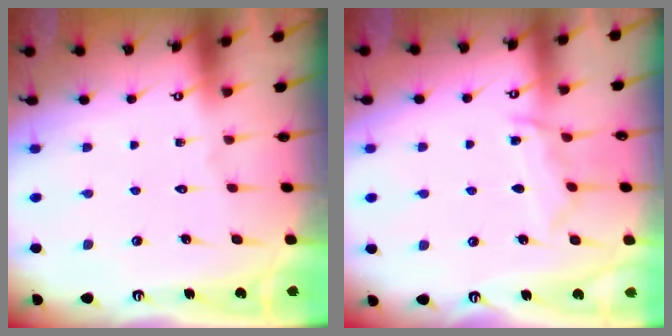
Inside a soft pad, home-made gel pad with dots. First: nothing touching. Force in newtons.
{"total": 7.8, "press": 7.7, "slide": 0.9}